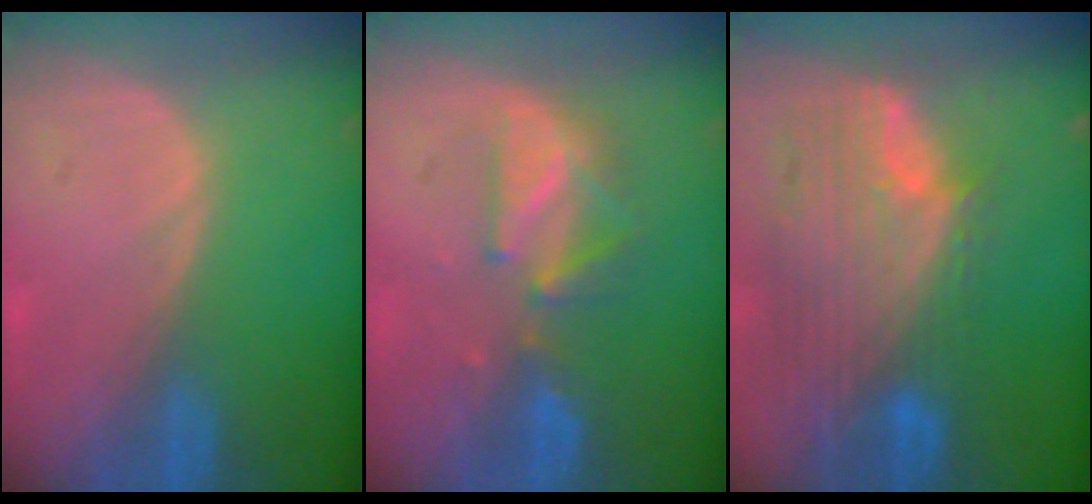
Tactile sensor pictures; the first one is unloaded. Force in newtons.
{"total": 5.7, "press": 5.7, "slide": 0.6}
{"total": 12.0, "press": 10.2, "slide": 6.3}